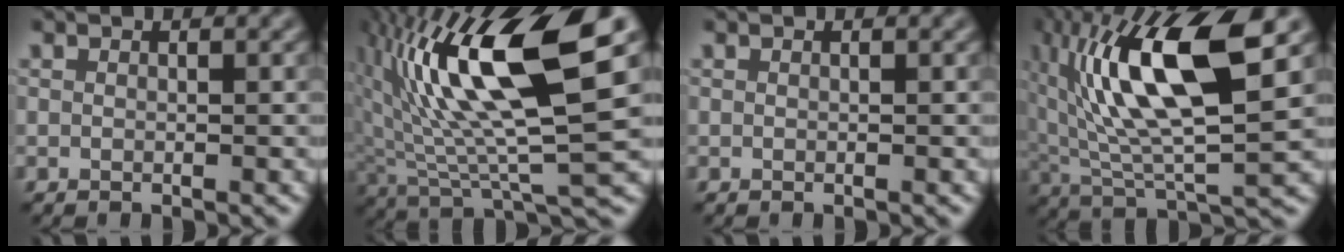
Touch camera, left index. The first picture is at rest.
{"total": 14.0, "force": [4.0, 3.7, 13.0], "torque": [-0.248, 0.009, 0.076]}
{"total": 0.0}
{"total": 13.1, "force": [4.5, 4.1, 11.6], "torque": [-0.217, 0.008, 0.080]}